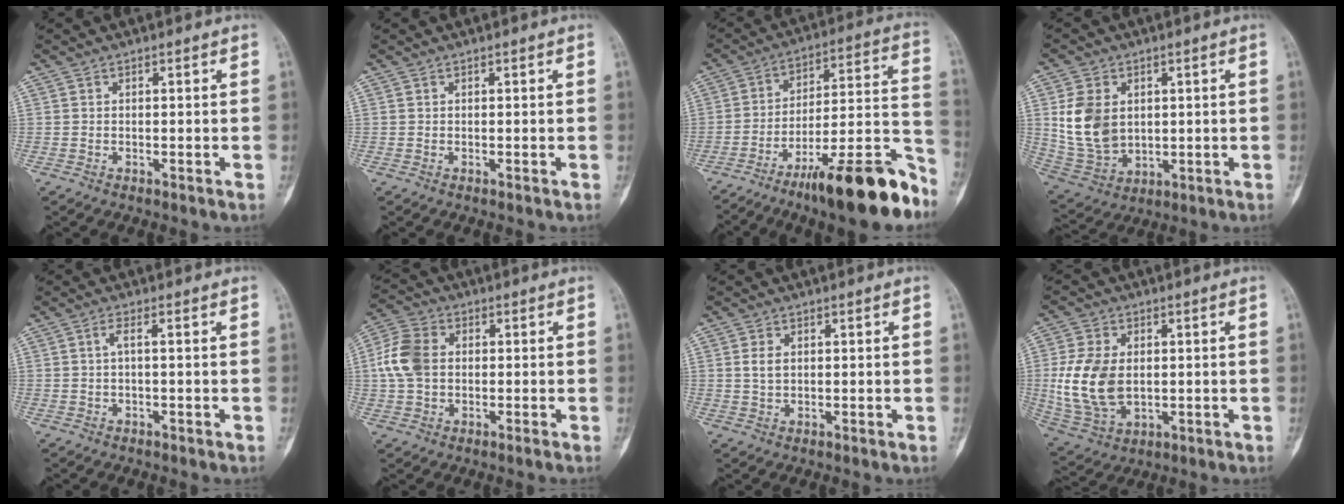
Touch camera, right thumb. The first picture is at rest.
{"total": 0.0}
{"total": 22.9, "force": [-14.8, 4.9, 16.8], "torque": [-0.190, 0.096, -0.229]}
{"total": 11.5, "force": [2.2, 8.4, 7.6], "torque": [-0.132, -0.012, 0.061]}
{"total": 1.6, "force": [0.1, 0.0, 1.6], "torque": [-0.037, 0.010, 0.002]}
{"total": 8.3, "force": [0.1, 6.0, 5.8], "torque": [-0.121, 0.018, -0.007]}
{"total": 2.6, "force": [0.6, 1.7, 1.8], "torque": [-0.030, -0.001, 0.014]}
{"total": 13.2, "force": [0.2, 8.6, 10.0], "torque": [-0.200, -0.007, 0.019]}